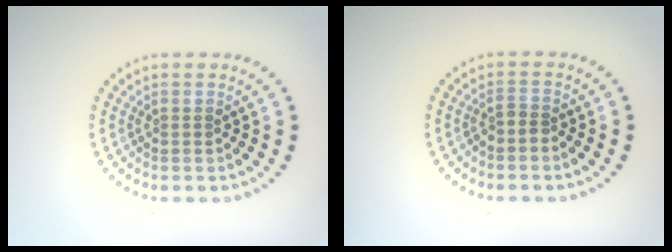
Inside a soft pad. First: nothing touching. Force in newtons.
{"total": 0.9, "press": 0.6, "slide": 0.7}